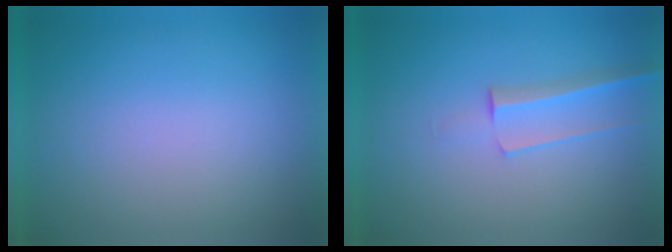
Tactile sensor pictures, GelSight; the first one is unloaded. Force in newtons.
{"total": 2.5}